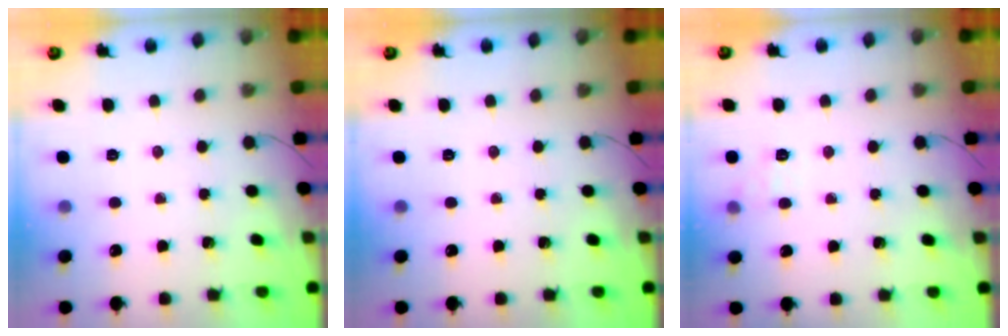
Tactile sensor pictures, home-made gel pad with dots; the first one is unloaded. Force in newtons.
{"total": 0.0}
{"total": 6.3, "press": 6.1, "slide": 1.7}